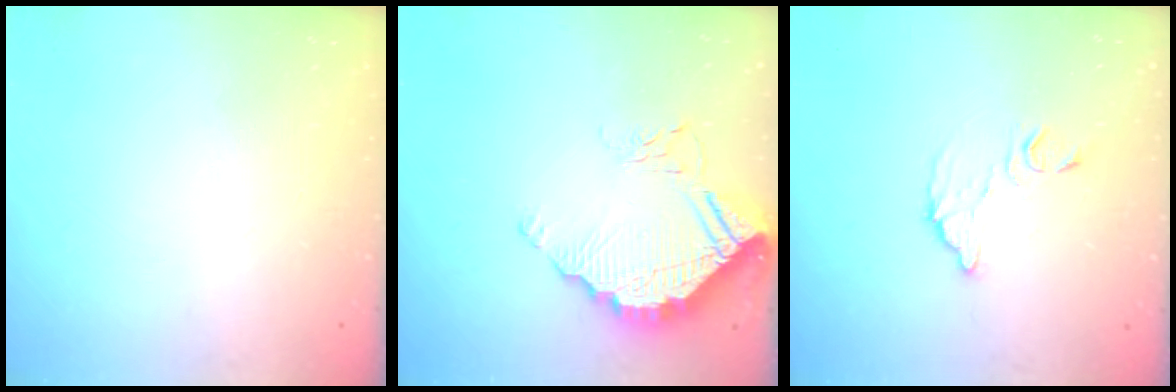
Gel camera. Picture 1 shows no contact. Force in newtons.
{"total": 12.2, "press": 12.1, "slide": 0.7}
{"total": 10.1, "press": 10.1, "slide": 0.4}